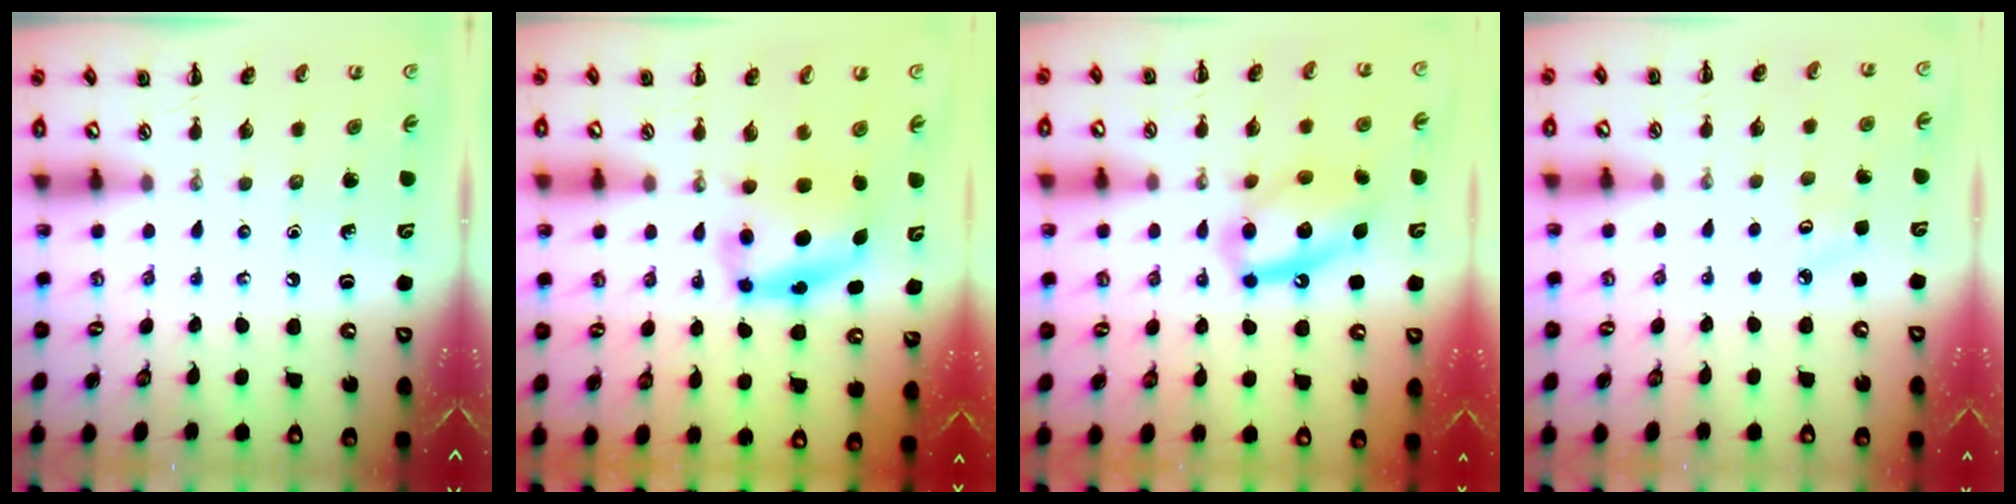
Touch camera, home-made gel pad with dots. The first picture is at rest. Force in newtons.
{"total": 6.1, "press": 6.1, "slide": 0.8}
{"total": 13.8, "press": 13.5, "slide": 2.6}
{"total": 3.4, "press": 3.3, "slide": 0.8}